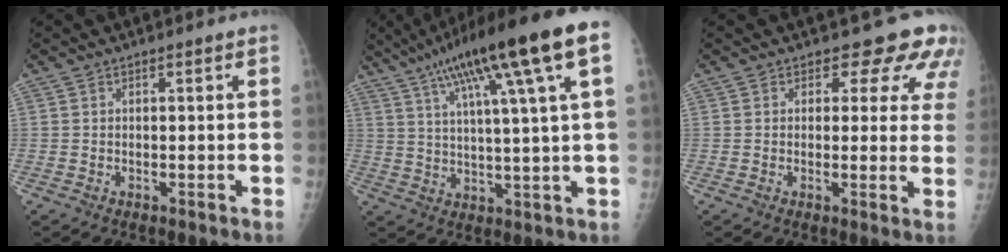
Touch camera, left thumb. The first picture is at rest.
{"total": 20.0, "force": [9.2, 2.0, 17.7], "torque": [-0.287, 0.010, 0.141]}
{"total": 8.4, "force": [6.6, 4.4, 2.9], "torque": [0.012, -0.029, 0.051]}